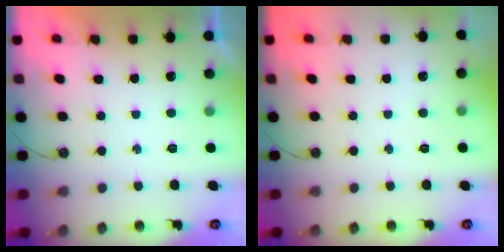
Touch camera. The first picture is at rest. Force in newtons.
{"total": 0.0}